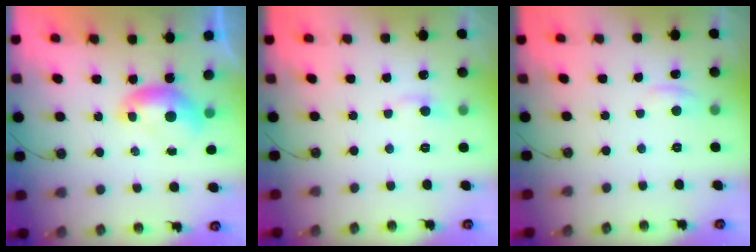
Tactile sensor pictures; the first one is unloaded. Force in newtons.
{"total": 0.7, "press": 0.3, "slide": 0.7}
{"total": 0.7, "press": 0.1, "slide": 0.7}